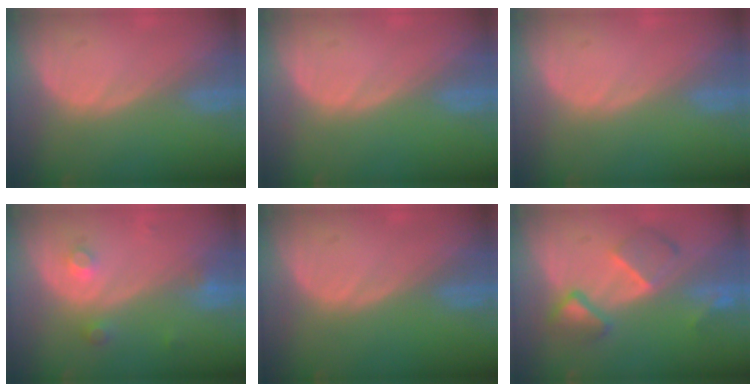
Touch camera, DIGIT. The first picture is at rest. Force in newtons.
{"total": 0.0}
{"total": 0.0}
{"total": 3.3, "press": 3.1, "slide": 1.1}
{"total": 0.0}
{"total": 6.9, "press": 6.7, "slide": 1.6}